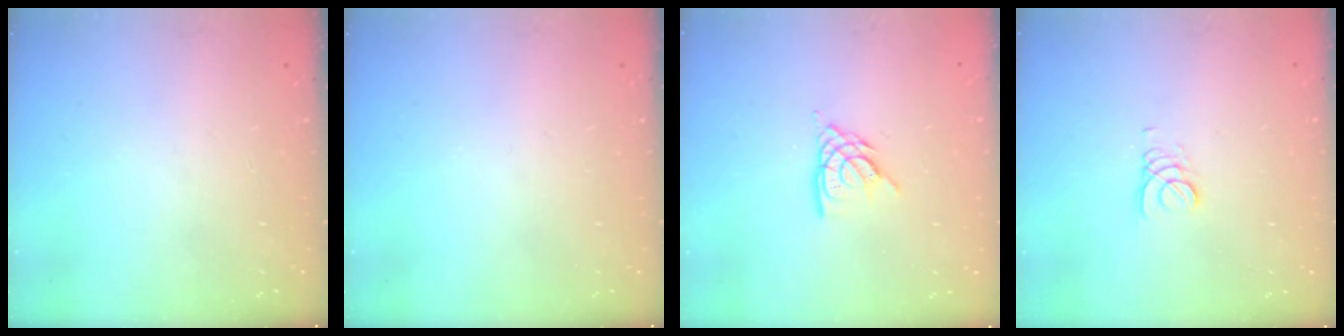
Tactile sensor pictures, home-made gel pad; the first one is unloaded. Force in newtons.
{"total": 0.0}
{"total": 7.3, "press": 7.3, "slide": 0.6}
{"total": 2.2, "press": 2.2, "slide": 0.3}